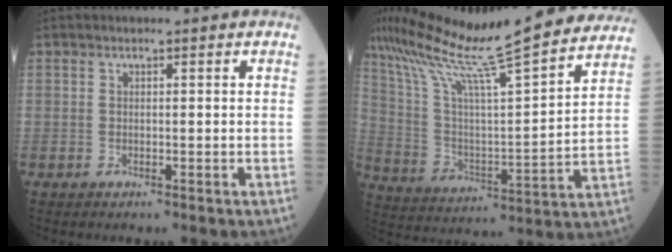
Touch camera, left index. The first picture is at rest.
{"total": 29.1, "force": [24.9, 0.8, 15.0], "torque": [-0.267, -0.016, 0.374]}